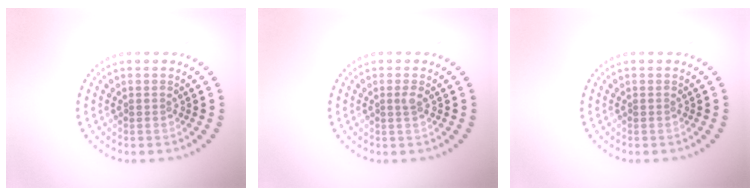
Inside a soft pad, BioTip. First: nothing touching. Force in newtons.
{"total": 0.7, "press": 0.6, "slide": 0.5}
{"total": 0.0}